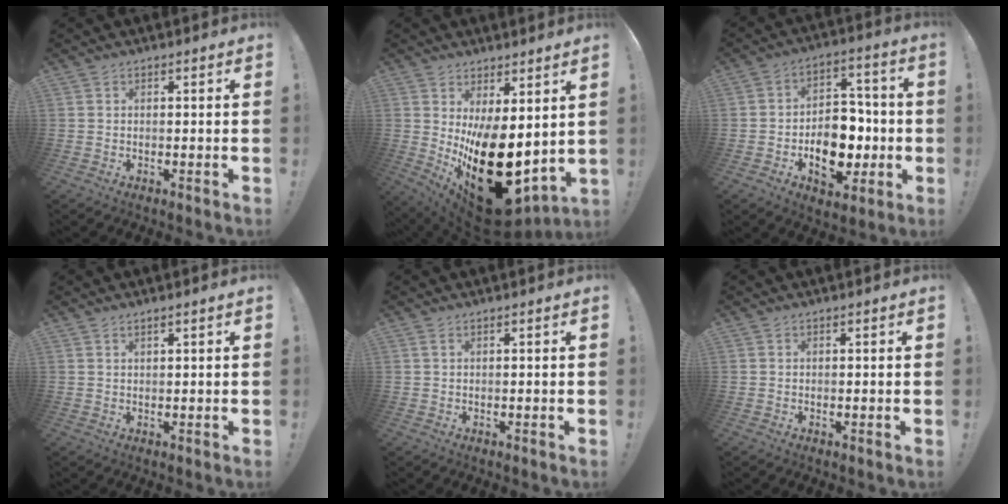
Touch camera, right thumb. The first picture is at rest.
{"total": 22.3, "force": [-3.8, 11.7, 18.6], "torque": [-0.282, 0.003, -0.037]}
{"total": 15.0, "force": [-4.6, 10.7, 9.4], "torque": [-0.122, 0.034, -0.070]}
{"total": 1.3, "force": [0.9, -0.1, 1.0], "torque": [-0.022, 0.001, 0.015]}
{"total": 0.8, "force": [0.3, 0.0, 0.8], "torque": [-0.015, 0.000, 0.005]}
{"total": 0.0}